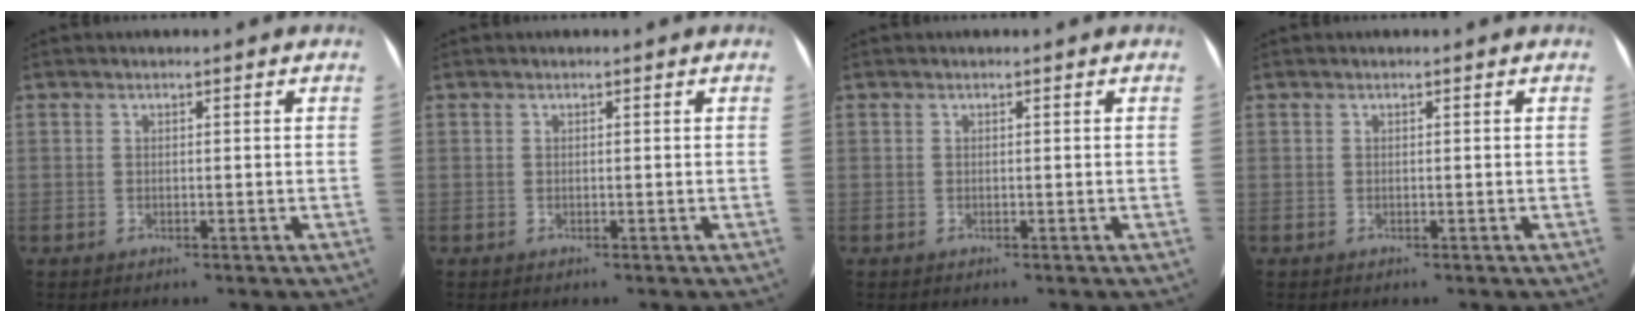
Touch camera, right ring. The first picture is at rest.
{"total": 0.0}
{"total": 0.0}
{"total": 0.0}